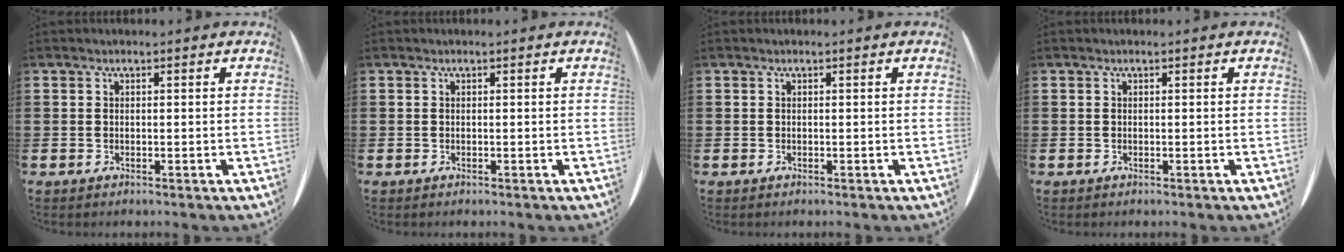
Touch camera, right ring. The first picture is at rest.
{"total": 0.0}
{"total": 0.0}
{"total": 0.0}